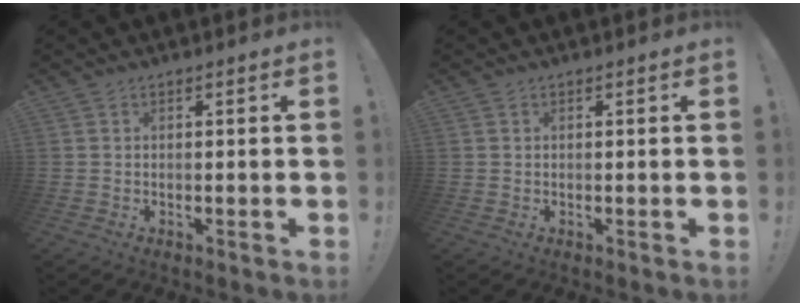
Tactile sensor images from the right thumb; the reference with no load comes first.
{"total": 0.0}